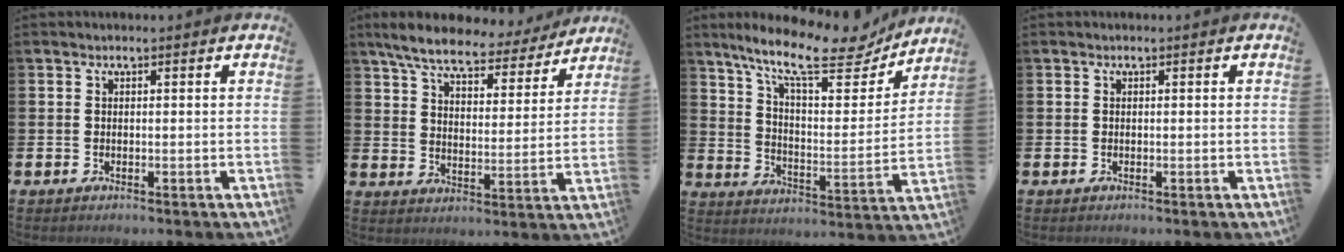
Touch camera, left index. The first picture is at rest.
{"total": 7.6, "force": [6.7, 1.8, 3.0], "torque": [-0.085, -0.036, 0.114]}
{"total": 12.8, "force": [10.4, 3.4, 6.6], "torque": [-0.141, -0.063, 0.173]}
{"total": 0.0}